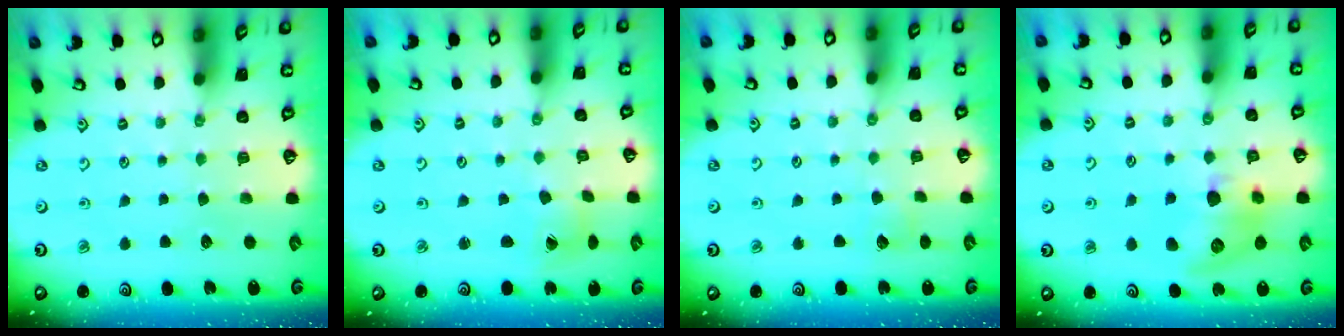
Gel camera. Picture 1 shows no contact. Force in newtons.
{"total": 2.5, "press": 2.5, "slide": 0.3}
{"total": 3.2, "press": 3.2, "slide": 0.2}
{"total": 16.3, "press": 16.2, "slide": 1.3}